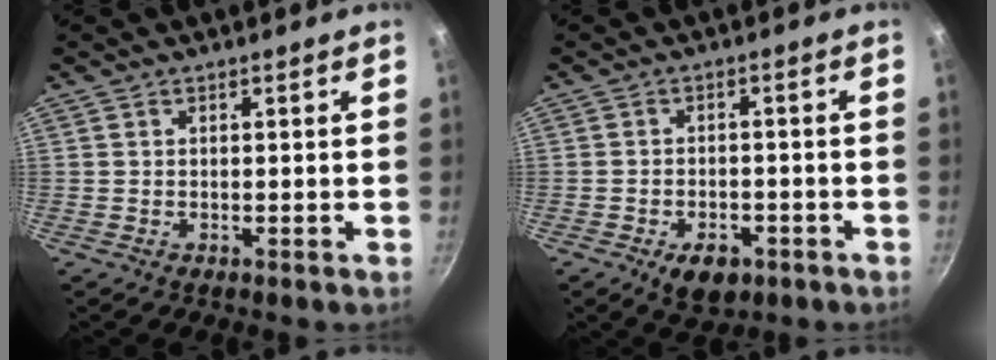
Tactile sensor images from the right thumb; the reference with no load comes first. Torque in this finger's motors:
{"motor_torque": [0.97, 0.84, -0.21, -0.03, 0.00]}